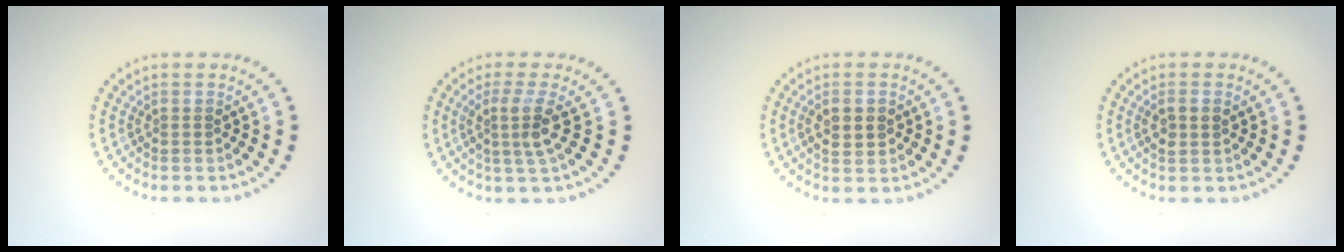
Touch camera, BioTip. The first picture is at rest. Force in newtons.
{"total": 2.7, "press": 1.9, "slide": 1.9}
{"total": 2.2, "press": 2.1, "slide": 0.1}
{"total": 1.6, "press": 1.5, "slide": 0.4}